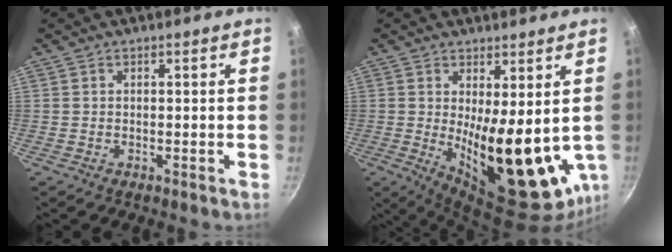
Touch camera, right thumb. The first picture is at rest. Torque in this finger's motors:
{"motor_torque": [2.47, 2.54, 2.42, -0.33, 0.54]}